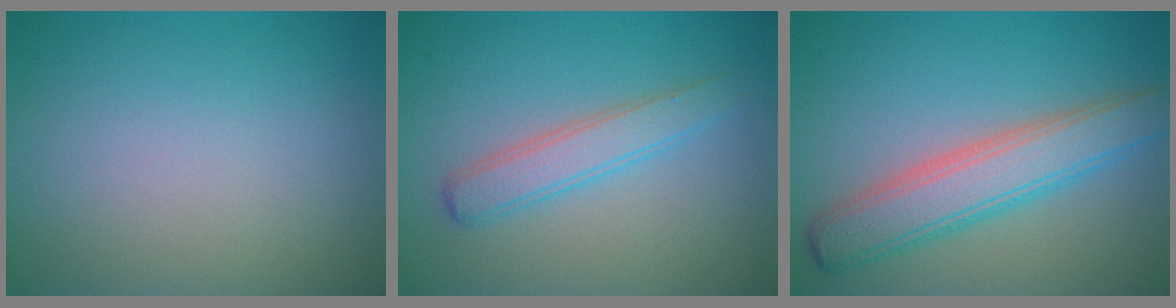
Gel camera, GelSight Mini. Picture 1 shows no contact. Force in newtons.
{"total": 2.9, "press": 2.9, "slide": 0.0}
{"total": 5.7, "press": 5.7, "slide": 0.3}